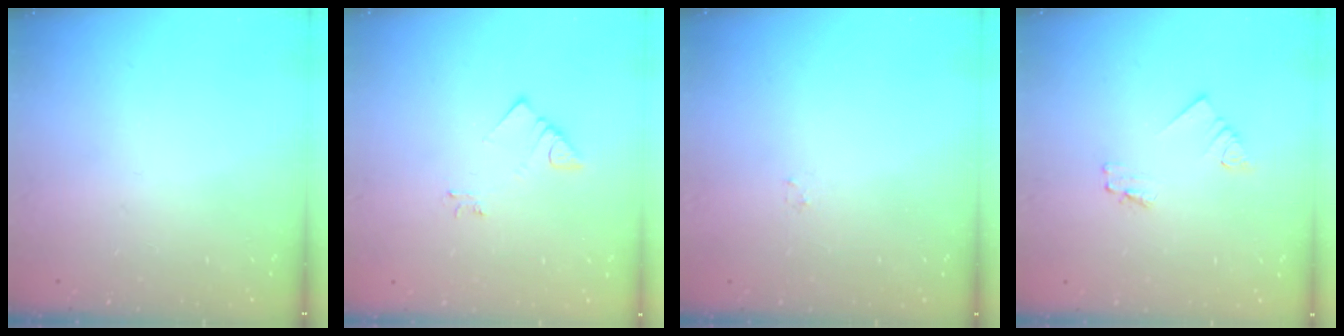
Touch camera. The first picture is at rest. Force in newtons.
{"total": 3.2, "press": 3.2, "slide": 0.1}
{"total": 0.8, "press": 0.8, "slide": 0.2}
{"total": 1.7, "press": 1.7, "slide": 0.3}